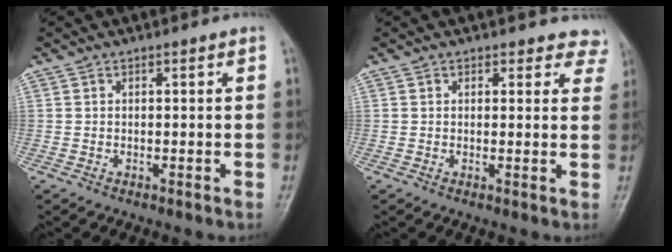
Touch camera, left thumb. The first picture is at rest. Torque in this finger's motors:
{"motor_torque": [-0.23, -0.23, -0.11, 0.26, -0.04]}